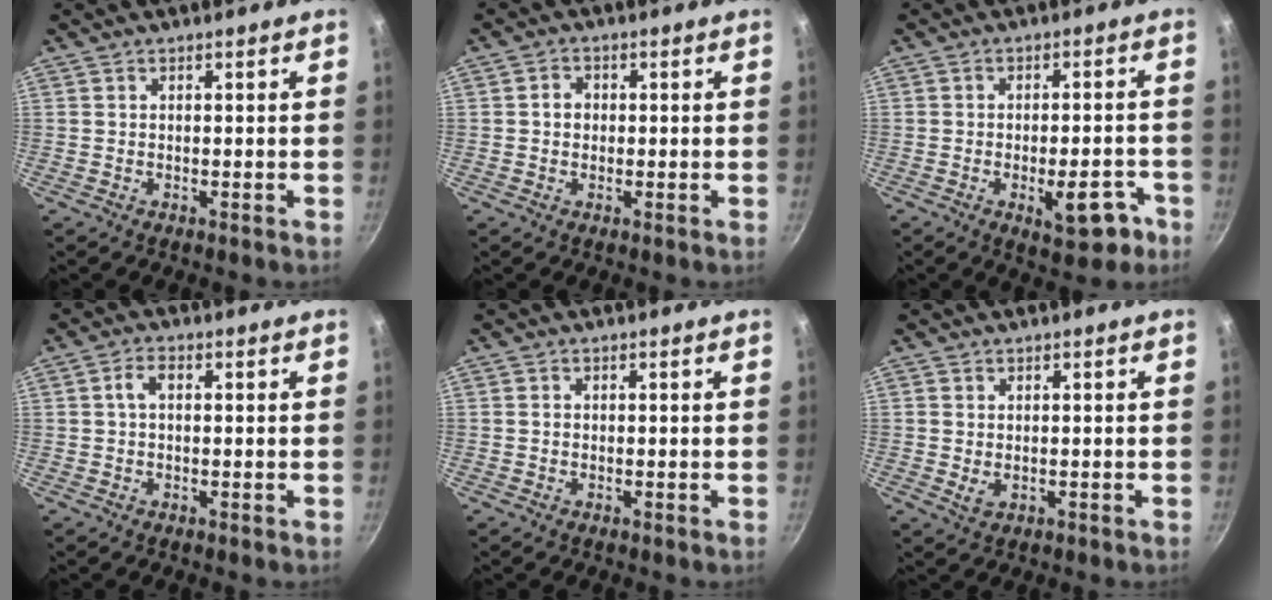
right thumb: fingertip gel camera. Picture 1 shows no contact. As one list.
[{"total": 2.5, "force": [0.1, 2.2, 1.2], "torque": [-0.008, 0.006, -0.001]}, {"total": 9.0, "force": [-4.0, 4.1, 7.0], "torque": [-0.061, 0.021, -0.044]}, {"total": 2.4, "force": [0.2, 1.4, 2.0], "torque": [-0.037, 0.008, 0.001]}, {"total": 0.5, "force": [-0.1, 0.5, 0.2], "torque": [-0.003, 0.003, -0.001]}, {"total": 2.0, "force": [-0.2, 1.4, 1.3], "torque": [-0.022, -0.005, -0.001]}]